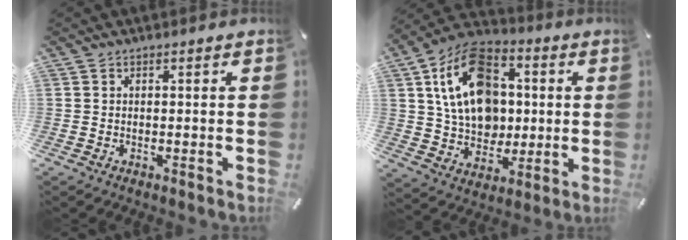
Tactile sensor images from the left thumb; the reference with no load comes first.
{"total": 17.6, "force": [2.8, 13.7, 10.8], "torque": [-0.206, -0.003, 0.054]}